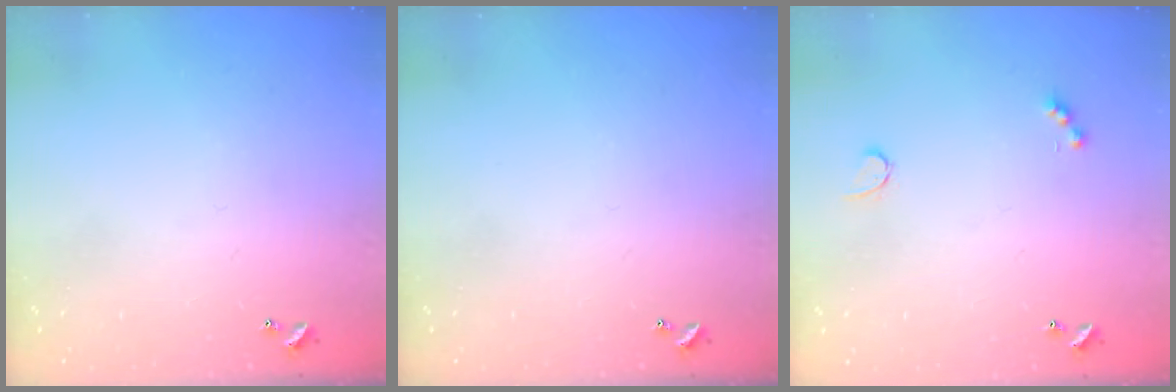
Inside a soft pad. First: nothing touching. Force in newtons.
{"total": 0.0}
{"total": 2.6, "press": 2.5, "slide": 0.5}